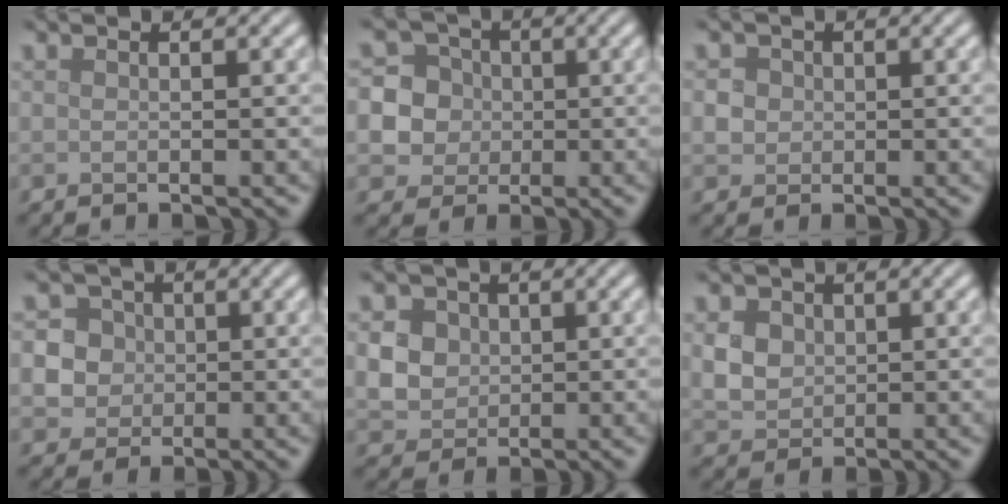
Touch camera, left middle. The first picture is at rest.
{"total": 9.4, "force": [0.5, 9.0, 2.7], "torque": [-0.069, 0.026, 0.006]}
{"total": 2.4, "force": [0.6, 2.2, 0.9], "torque": [-0.010, 0.010, 0.009]}
{"total": 6.9, "force": [1.0, 6.5, 2.2], "torque": [-0.043, 0.034, 0.004]}
{"total": 5.4, "force": [1.1, 4.7, 2.4], "torque": [-0.056, 0.018, 0.020]}
{"total": 3.4, "force": [0.8, 2.9, 1.7], "torque": [-0.039, 0.000, 0.019]}